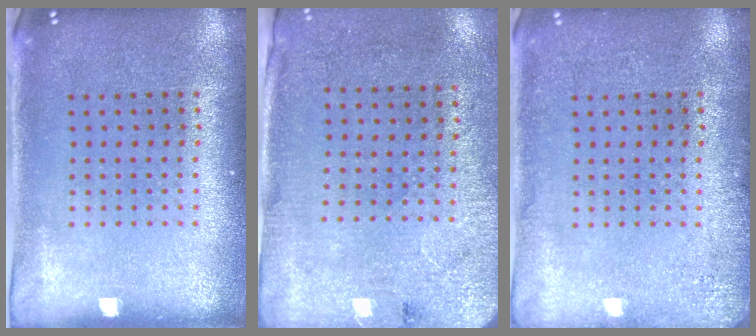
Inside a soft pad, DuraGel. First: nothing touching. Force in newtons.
{"total": 2.6, "press": 2.2, "slide": 1.4}
{"total": 1.8, "press": 1.8, "slide": 0.3}